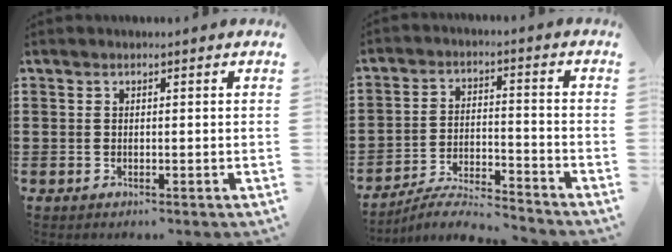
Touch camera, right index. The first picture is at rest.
{"total": 5.8, "force": [-5.6, -0.1, 1.4], "torque": [-0.037, -0.004, -0.113]}